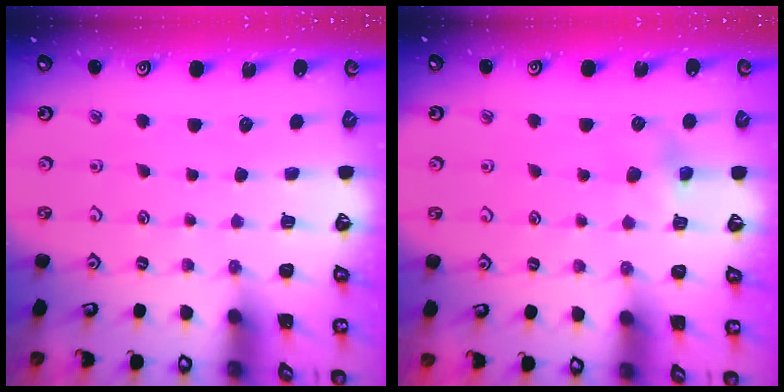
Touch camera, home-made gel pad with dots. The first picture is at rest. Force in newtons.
{"total": 6.1, "press": 6.1, "slide": 0.4}